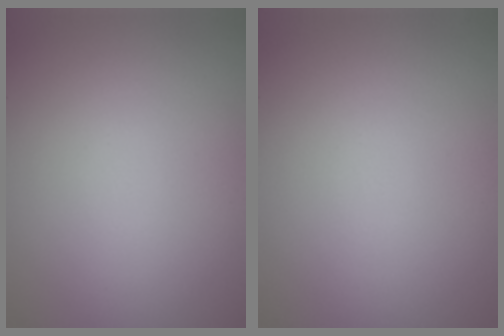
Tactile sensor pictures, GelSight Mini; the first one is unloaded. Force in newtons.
{"total": 0.0}